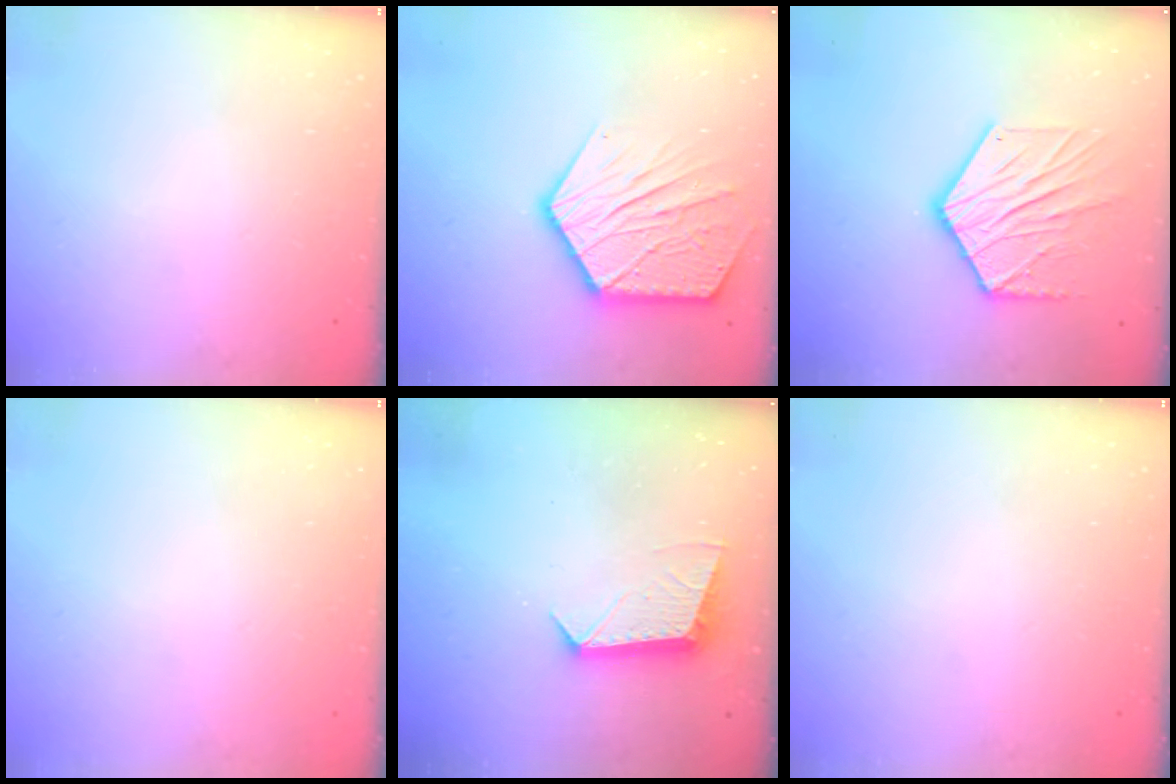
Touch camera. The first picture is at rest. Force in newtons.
{"total": 19.6, "press": 19.5, "slide": 1.5}
{"total": 13.6, "press": 13.6, "slide": 1.0}
{"total": 0.0}
{"total": 10.9, "press": 10.9, "slide": 0.5}
{"total": 0.0}